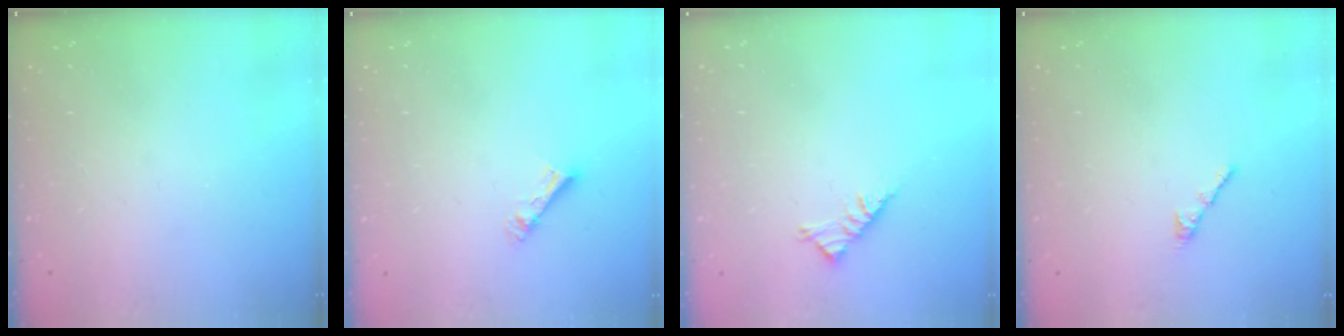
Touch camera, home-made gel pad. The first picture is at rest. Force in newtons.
{"total": 4.6, "press": 4.6, "slide": 0.4}
{"total": 4.7, "press": 4.7, "slide": 0.9}
{"total": 0.6, "press": 0.4, "slide": 0.4}